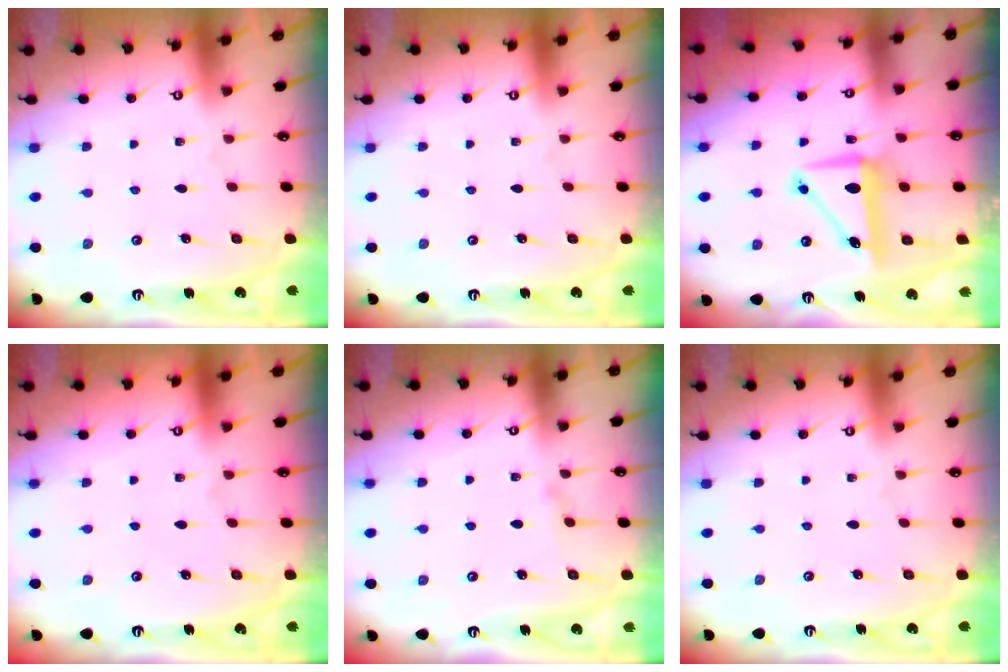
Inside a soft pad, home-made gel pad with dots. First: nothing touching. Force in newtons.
{"total": 0.0}
{"total": 8.1, "press": 8.0, "slide": 1.5}
{"total": 0.0}
{"total": 0.0}
{"total": 0.0}